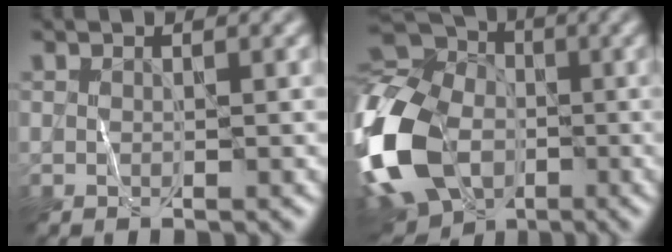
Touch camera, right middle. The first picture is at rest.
{"total": 17.2, "force": [-4.9, 12.6, 10.6], "torque": [-0.249, -0.010, -0.094]}